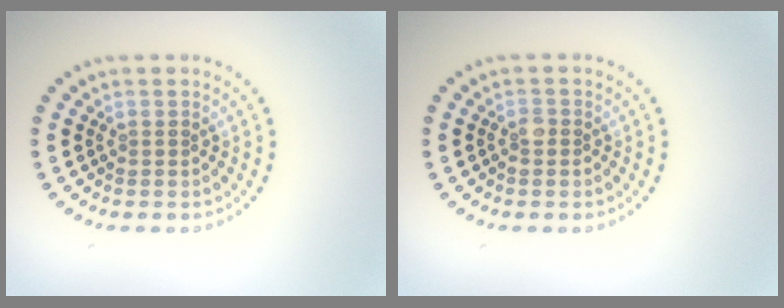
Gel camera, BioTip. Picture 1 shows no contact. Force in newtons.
{"total": 0.9, "press": 0.8, "slide": 0.5}